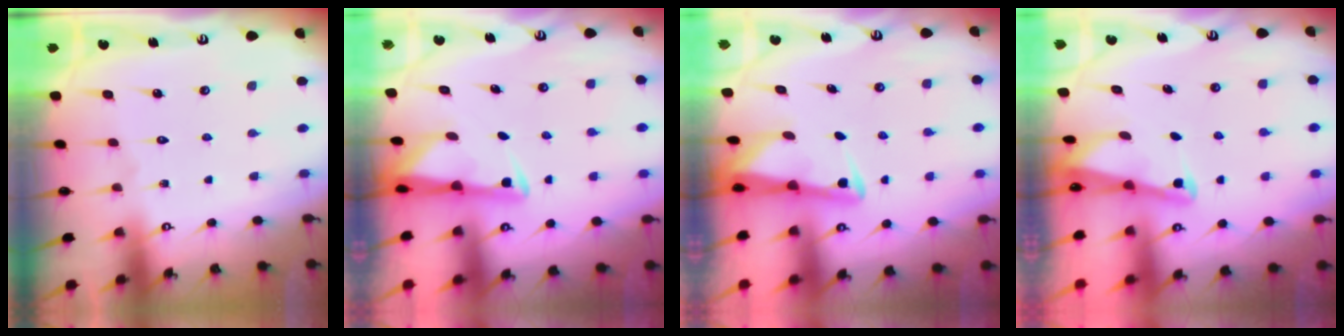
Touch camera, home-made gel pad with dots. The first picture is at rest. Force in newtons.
{"total": 3.1, "press": 3.1, "slide": 0.5}
{"total": 3.0, "press": 3.0, "slide": 0.4}
{"total": 2.2, "press": 2.2, "slide": 0.3}